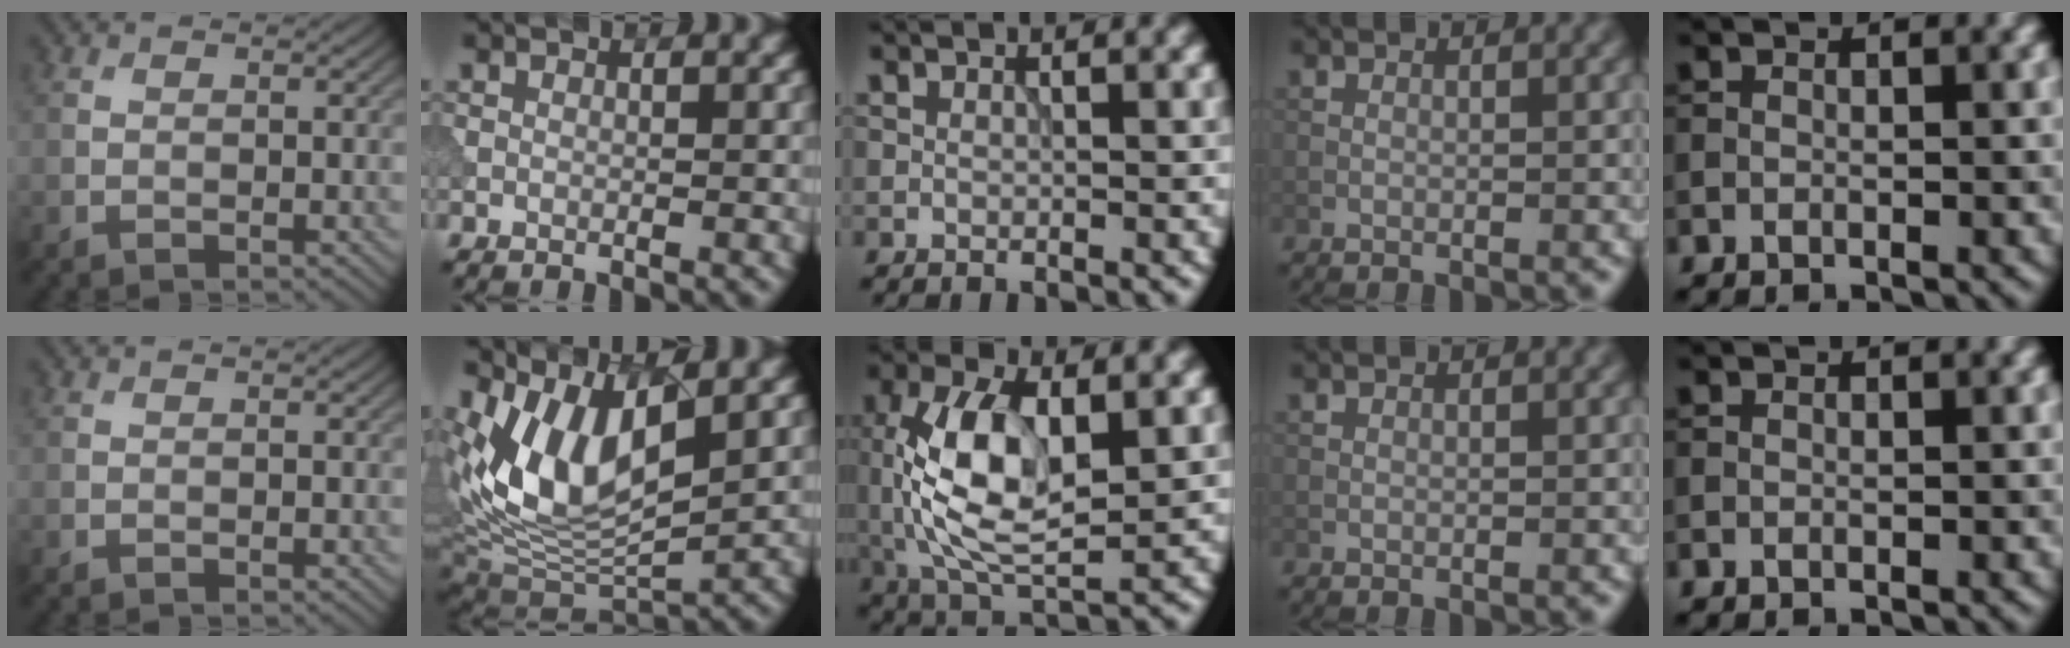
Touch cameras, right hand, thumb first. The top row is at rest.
{"index": {"total": 8.9, "force": [3.3, 4.3, 7.1], "torque": [-0.142, -0.004, 0.067]}, "middle": {"total": 9.2, "force": [0.1, 4.6, 8.0], "torque": [-0.165, 0.001, 0.005]}}